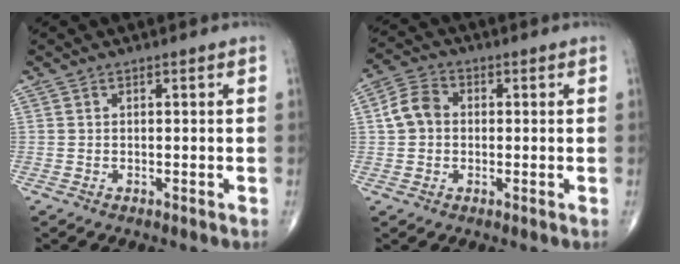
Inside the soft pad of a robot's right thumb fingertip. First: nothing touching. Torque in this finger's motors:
{"motor_torque": [-0.06, 0.11, 0.14, -0.01, 0.08]}